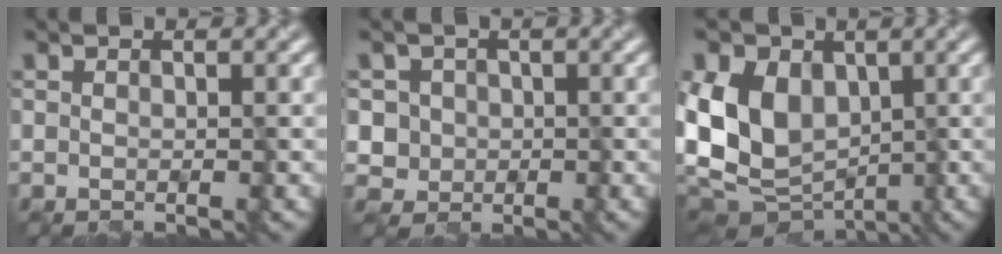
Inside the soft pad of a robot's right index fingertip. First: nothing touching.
{"total": 4.1, "force": [0.0, 3.8, 1.6], "torque": [-0.025, 0.011, -0.014]}
{"total": 10.6, "force": [-0.4, 7.8, 7.1], "torque": [-0.134, 0.018, -0.011]}